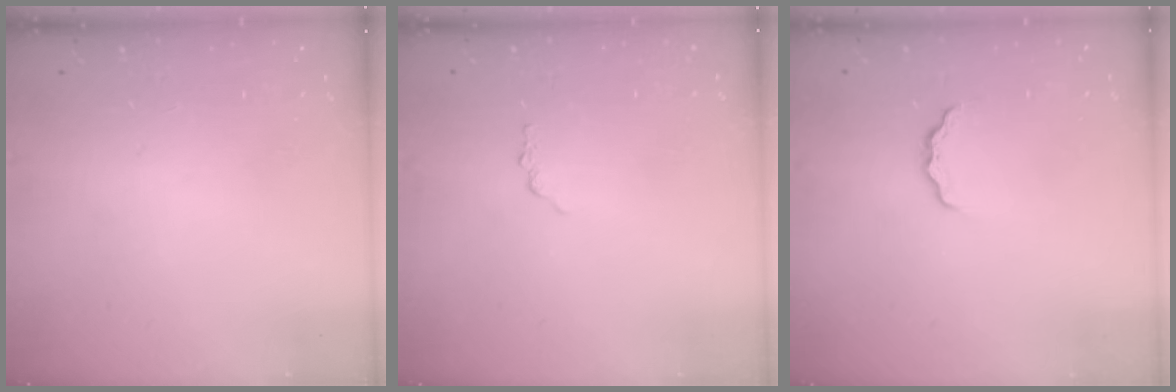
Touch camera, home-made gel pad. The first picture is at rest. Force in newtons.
{"total": 0.8, "press": 0.8, "slide": 0.1}
{"total": 3.7, "press": 3.6, "slide": 0.5}